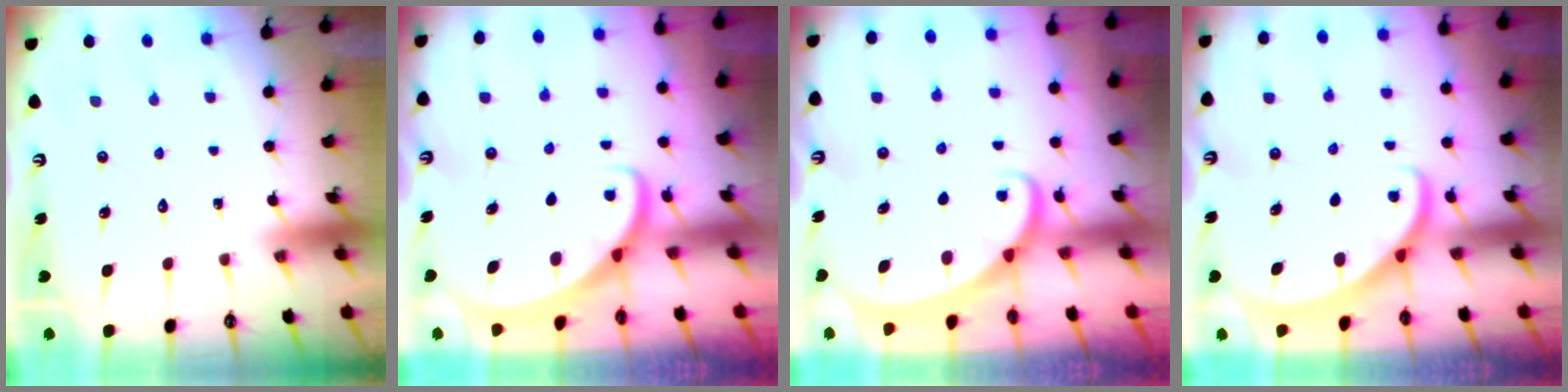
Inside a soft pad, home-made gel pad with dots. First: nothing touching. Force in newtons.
{"total": 2.6, "press": 2.5, "slide": 0.3}
{"total": 1.7, "press": 1.7, "slide": 0.2}
{"total": 1.8, "press": 1.8, "slide": 0.1}